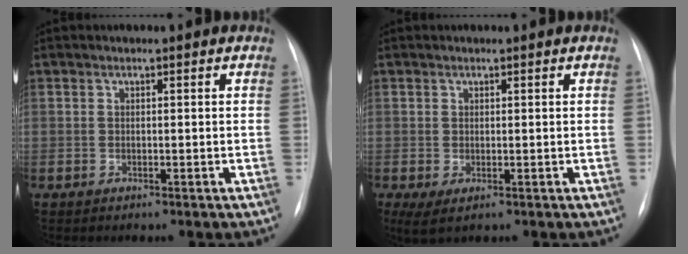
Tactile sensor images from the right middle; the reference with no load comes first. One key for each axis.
{"total": 2.4, "fx": -0.4, "fy": 1.0, "fz": 2.1, "tx": -0.035, "ty": -0.009, "tz": 0.004}